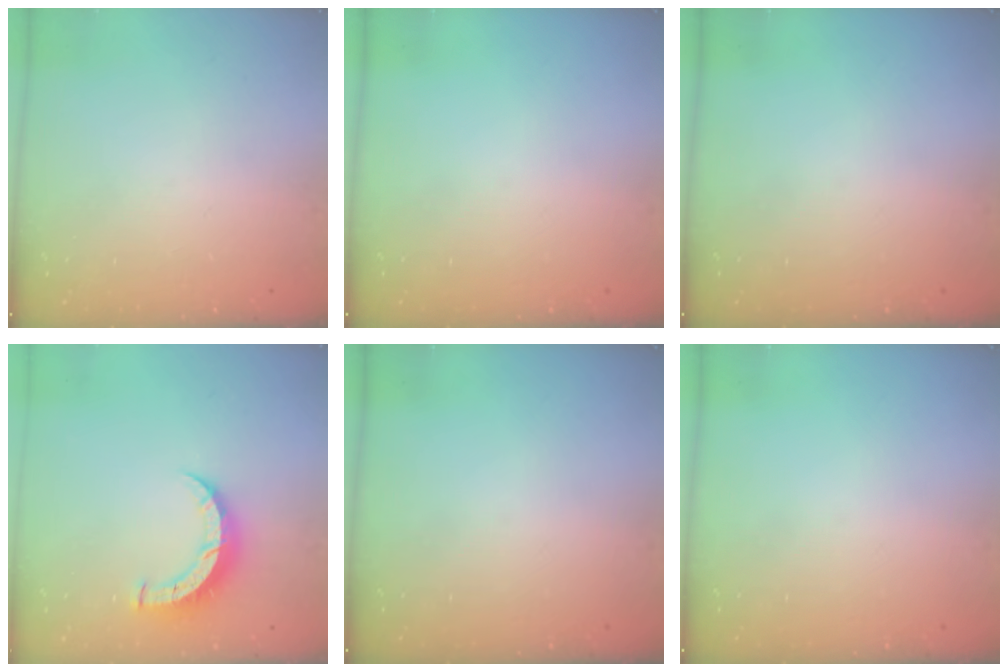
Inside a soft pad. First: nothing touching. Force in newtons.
{"total": 0.0}
{"total": 0.0}
{"total": 7.6, "press": 7.6, "slide": 0.5}
{"total": 0.0}
{"total": 0.0}